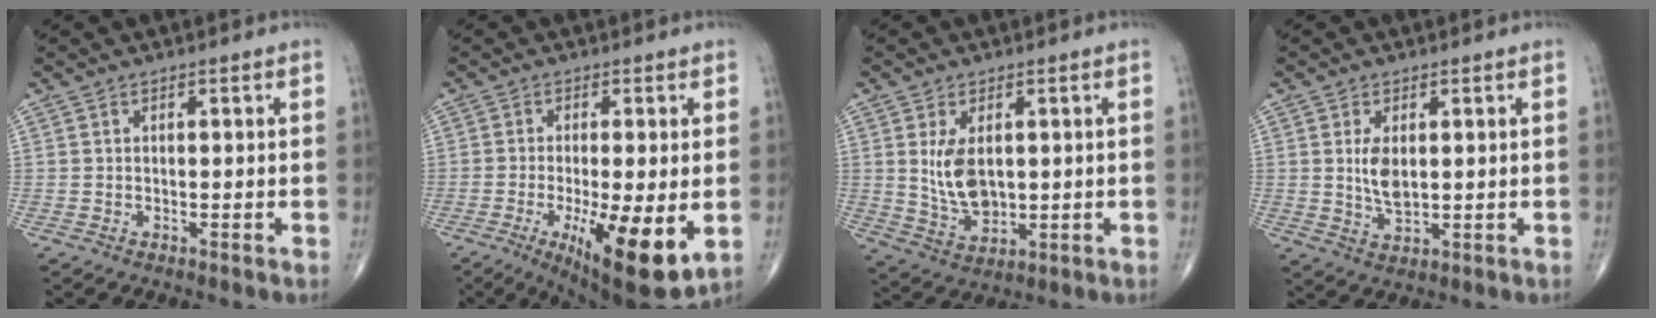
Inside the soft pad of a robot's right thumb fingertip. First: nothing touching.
{"total": 14.6, "force": [-3.8, 3.8, 13.6], "torque": [-0.202, -0.025, -0.048]}
{"total": 7.9, "force": [1.2, 4.6, 6.2], "torque": [-0.104, -0.015, 0.037]}
{"total": 5.0, "force": [0.8, 2.5, 4.3], "torque": [-0.077, -0.011, 0.021]}